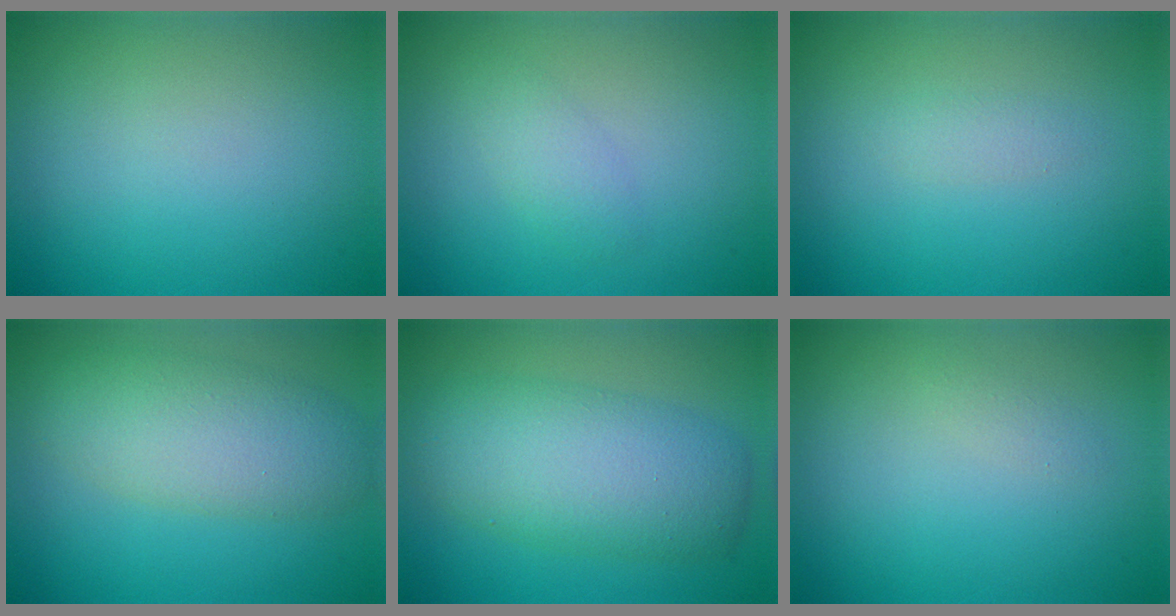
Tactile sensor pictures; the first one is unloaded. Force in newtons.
{"total": 1.6, "press": 1.6, "slide": 0.1}
{"total": 0.9, "press": 0.9, "slide": 0.0}
{"total": 5.6, "press": 5.6, "slide": 0.4}
{"total": 7.3, "press": 7.3, "slide": 0.1}
{"total": 0.7, "press": 0.7, "slide": 0.1}